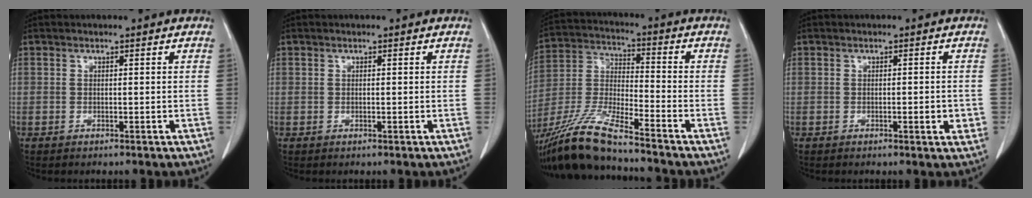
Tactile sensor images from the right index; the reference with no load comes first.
{"total": 0.0}
{"total": 13.7, "force": [-11.8, -0.1, 6.9], "torque": [-0.150, -0.017, -0.226]}
{"total": 2.3, "force": [-0.6, 0.6, 2.2], "torque": [-0.031, -0.001, -0.007]}